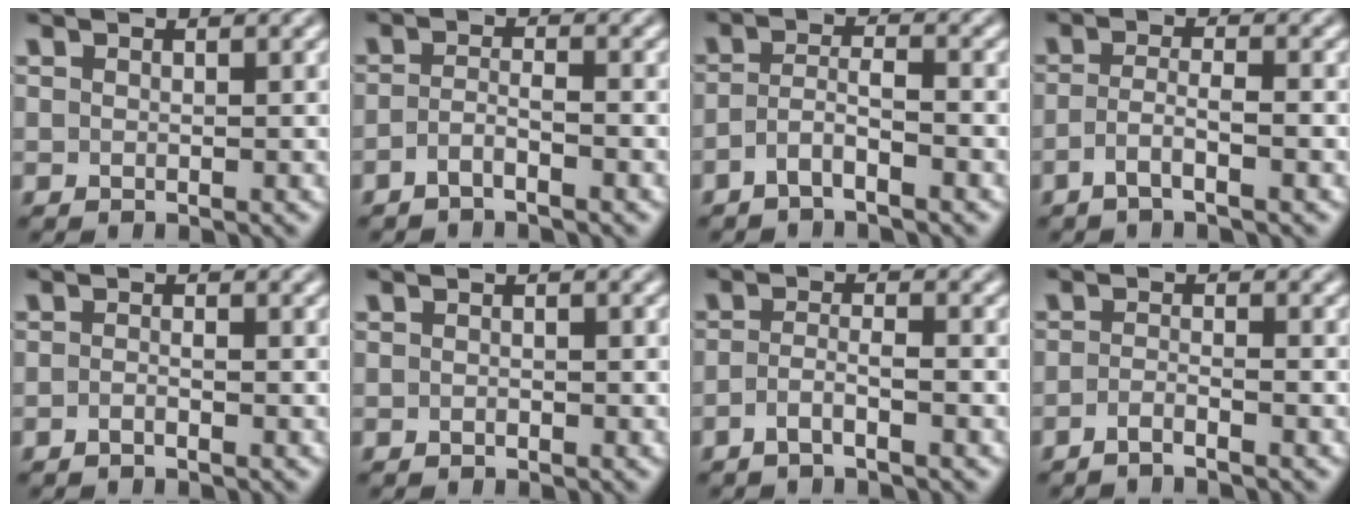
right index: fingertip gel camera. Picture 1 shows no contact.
{"total": 2.3, "force": [-2.1, -0.1, 0.9], "torque": [-0.015, -0.011, -0.034]}
{"total": 2.7, "force": [-2.2, 0.5, 1.6], "torque": [-0.025, -0.010, -0.037]}
{"total": 2.6, "force": [-2.0, -0.1, 1.7], "torque": [-0.034, -0.015, -0.029]}
{"total": 1.1, "force": [-1.0, -0.3, 0.4], "torque": [-0.002, -0.001, -0.019]}
{"total": 0.5, "force": [-0.4, -0.2, 0.1], "torque": [-0.005, -0.001, -0.007]}
{"total": 2.4, "force": [-2.0, -0.2, 1.3], "torque": [-0.022, -0.012, -0.032]}
{"total": 2.3, "force": [-2.1, -0.6, 0.8], "torque": [-0.010, -0.005, -0.036]}